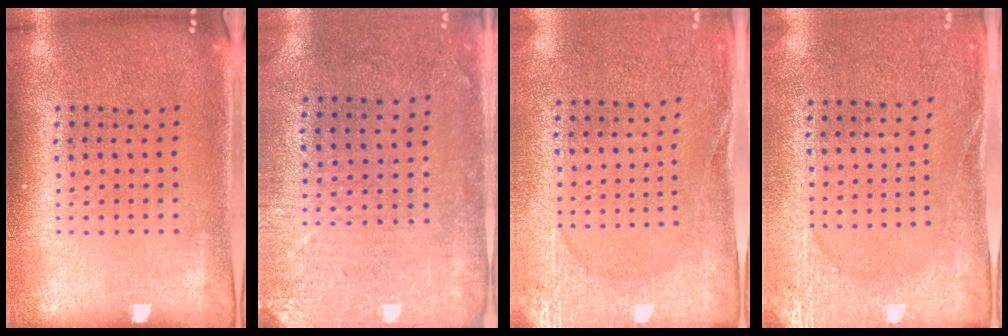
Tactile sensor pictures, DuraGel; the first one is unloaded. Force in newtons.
{"total": 3.0, "press": 2.4, "slide": 1.8}
{"total": 2.6, "press": 2.4, "slide": 0.9}
{"total": 2.6, "press": 2.4, "slide": 0.9}